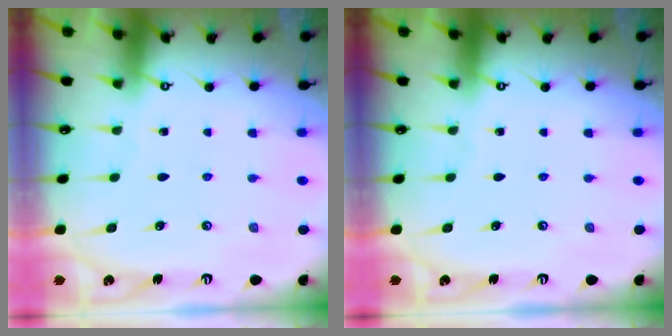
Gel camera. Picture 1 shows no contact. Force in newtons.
{"total": 0.0}